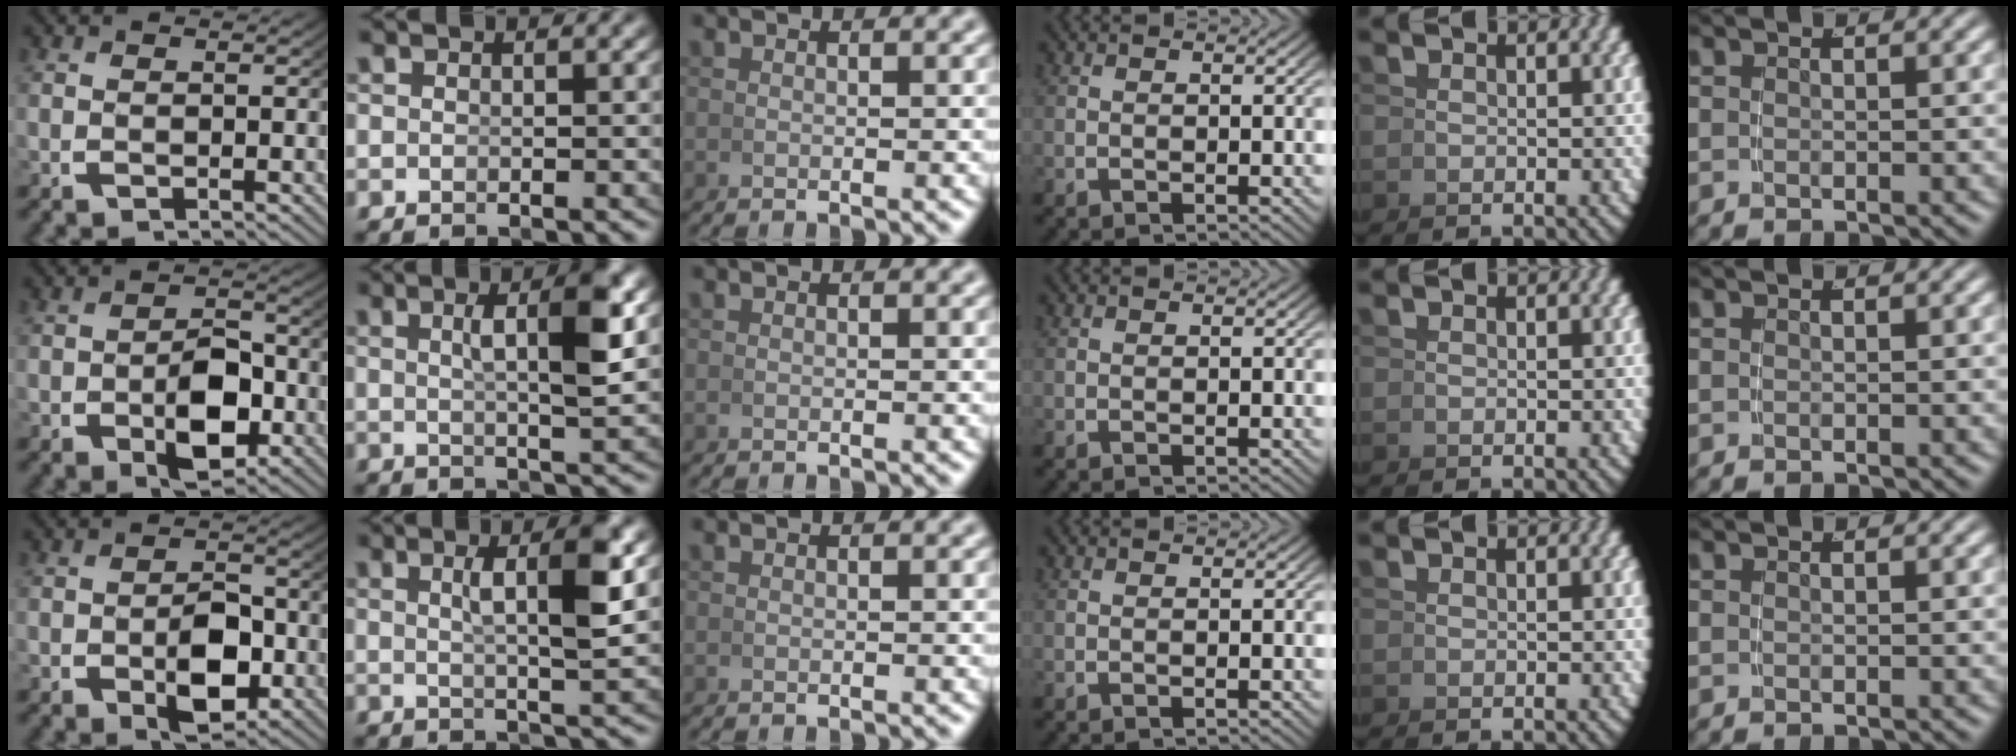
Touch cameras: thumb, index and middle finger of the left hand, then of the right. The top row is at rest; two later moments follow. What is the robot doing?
{"motion": "grasp_and_lifting", "object": "pen"}